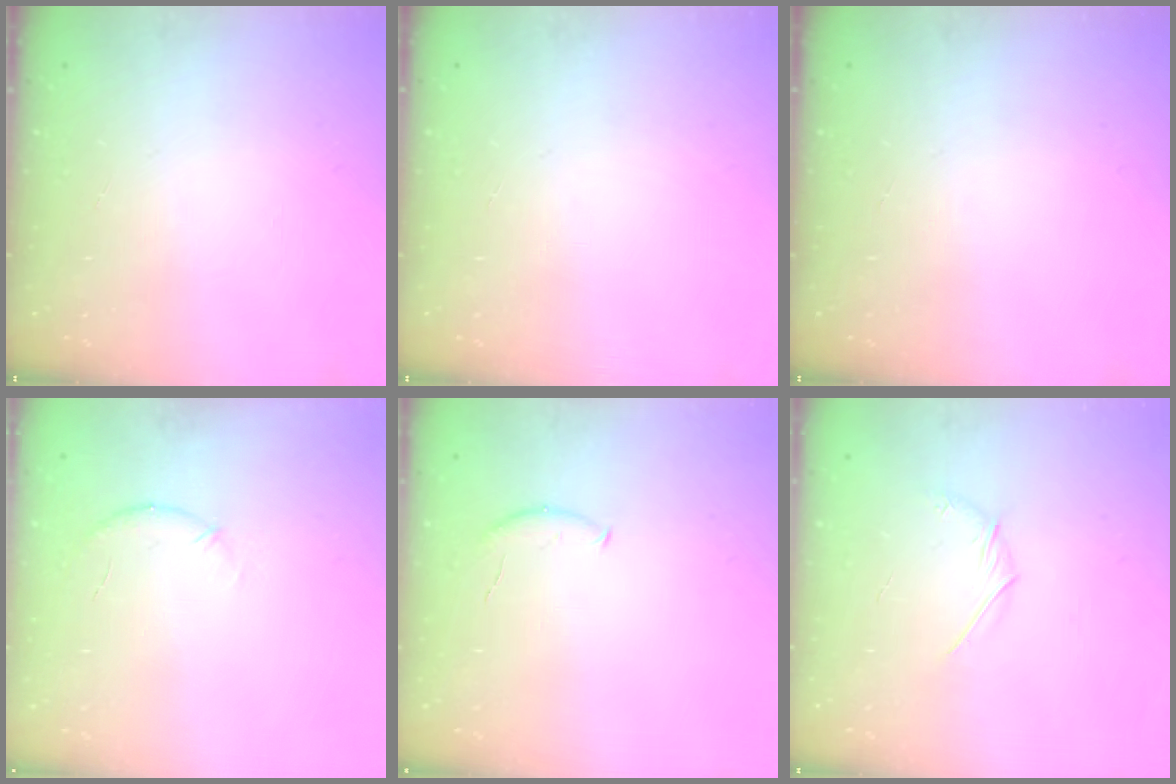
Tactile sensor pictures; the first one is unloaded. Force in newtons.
{"total": 0.0}
{"total": 0.0}
{"total": 5.7, "press": 5.6, "slide": 1.3}
{"total": 5.3, "press": 5.2, "slide": 0.6}
{"total": 3.3, "press": 3.2, "slide": 0.7}